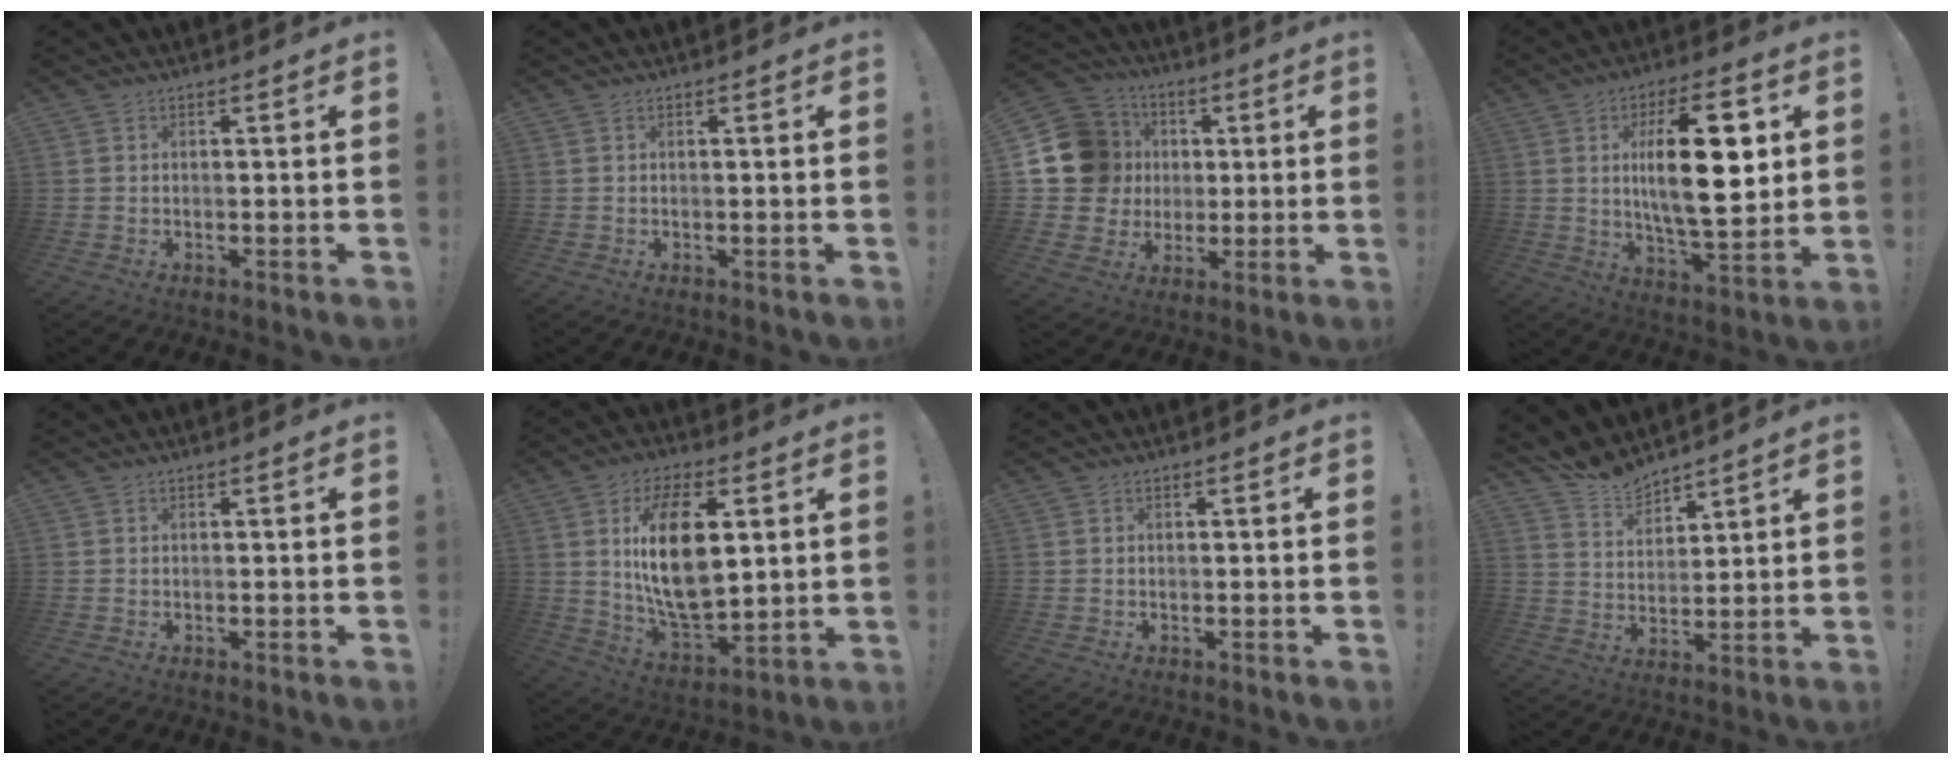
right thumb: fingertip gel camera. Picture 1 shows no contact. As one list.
[{"total": 0.0}, {"total": 16.4, "force": [2.7, 15.1, 5.9], "torque": [-0.096, 0.000, 0.081]}, {"total": 20.1, "force": [3.9, 7.3, 18.2], "torque": [-0.302, -0.011, 0.046]}, {"total": 0.0}, {"total": 19.3, "force": [4.6, 10.2, 15.8], "torque": [-0.286, -0.016, 0.072]}, {"total": 0.0}, {"total": 9.1, "force": [8.5, 3.0, 1.3], "torque": [-0.043, -0.067, 0.167]}]